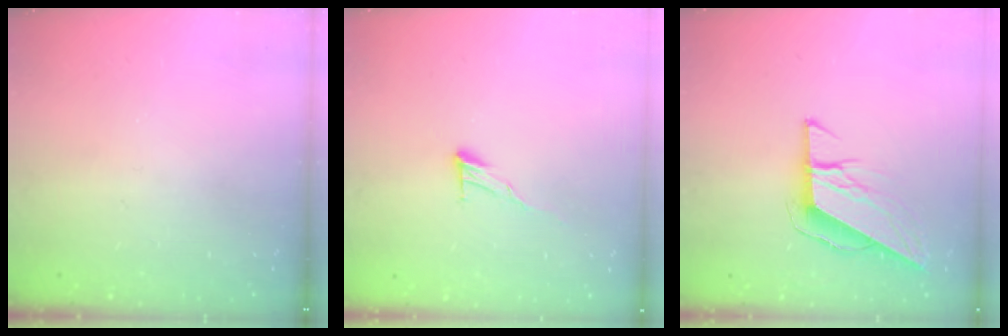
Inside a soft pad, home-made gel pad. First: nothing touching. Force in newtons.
{"total": 6.9, "press": 6.8, "slide": 0.4}
{"total": 8.2, "press": 8.2, "slide": 0.3}